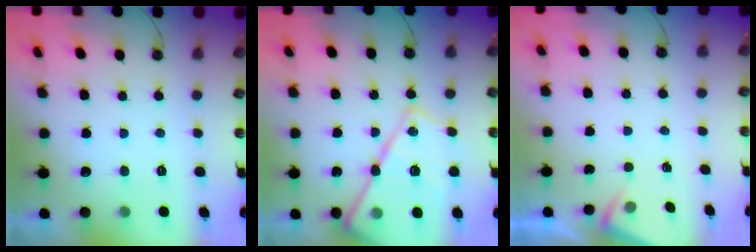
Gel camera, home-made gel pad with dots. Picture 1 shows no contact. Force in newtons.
{"total": 21.7, "press": 21.6, "slide": 1.6}
{"total": 2.1, "press": 2.1, "slide": 0.3}